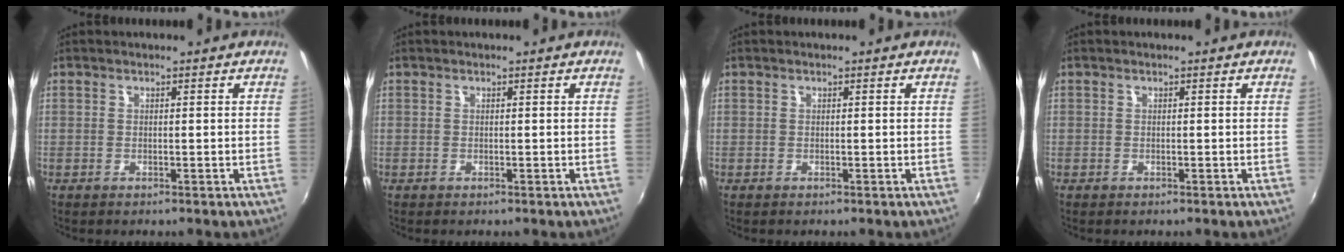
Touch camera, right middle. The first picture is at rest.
{"total": 0.0}
{"total": 0.0}
{"total": 0.0}